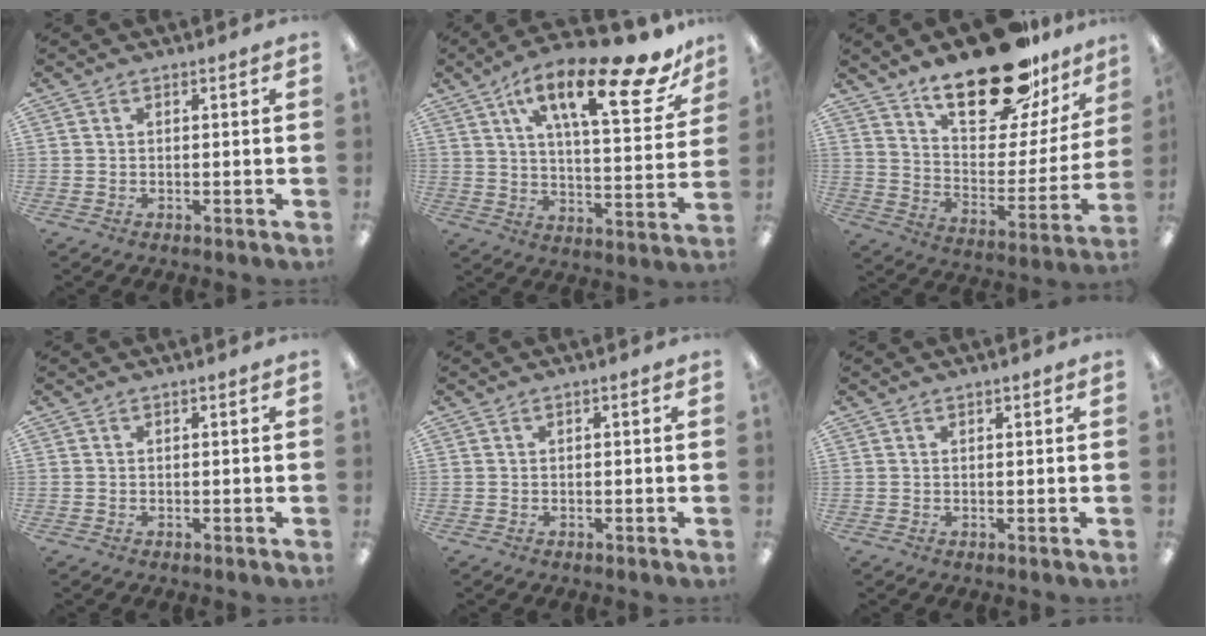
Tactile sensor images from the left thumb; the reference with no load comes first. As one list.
[{"total": 21.7, "force": [12.8, 7.1, 16.1], "torque": [-0.248, -0.064, 0.200]}, {"total": 26.4, "force": [18.9, 10.4, 15.2], "torque": [-0.228, -0.115, 0.316]}, {"total": 0.0}, {"total": 0.0}, {"total": 0.5, "force": [0.5, 0.1, -0.3], "torque": [0.005, 0.002, 0.008]}]